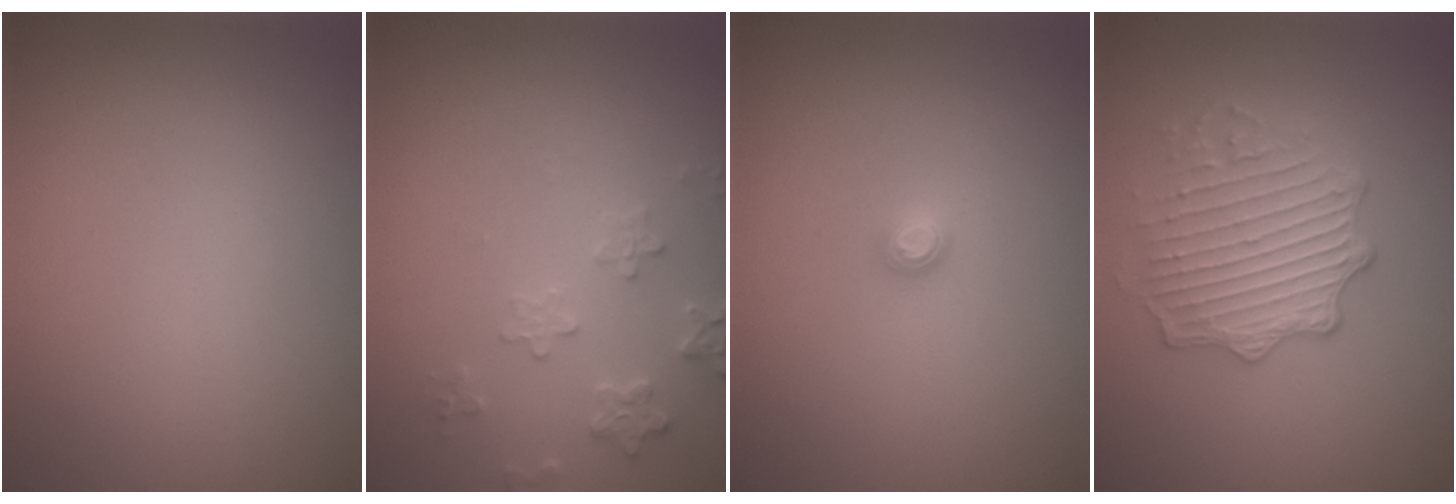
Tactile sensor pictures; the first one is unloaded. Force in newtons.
{"total": 2.5, "press": 2.4, "slide": 0.6}
{"total": 1.0, "press": 1.0, "slide": 0.1}
{"total": 4.0, "press": 3.7, "slide": 1.5}